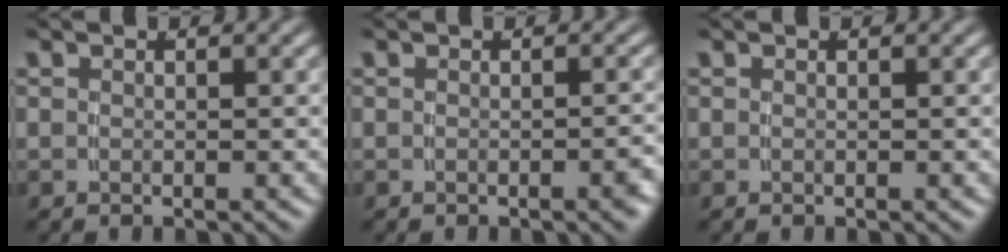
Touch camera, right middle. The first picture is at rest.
{"total": 0.9, "force": [-0.6, -0.1, 0.7], "torque": [-0.005, 0.008, -0.012]}
{"total": 0.0}